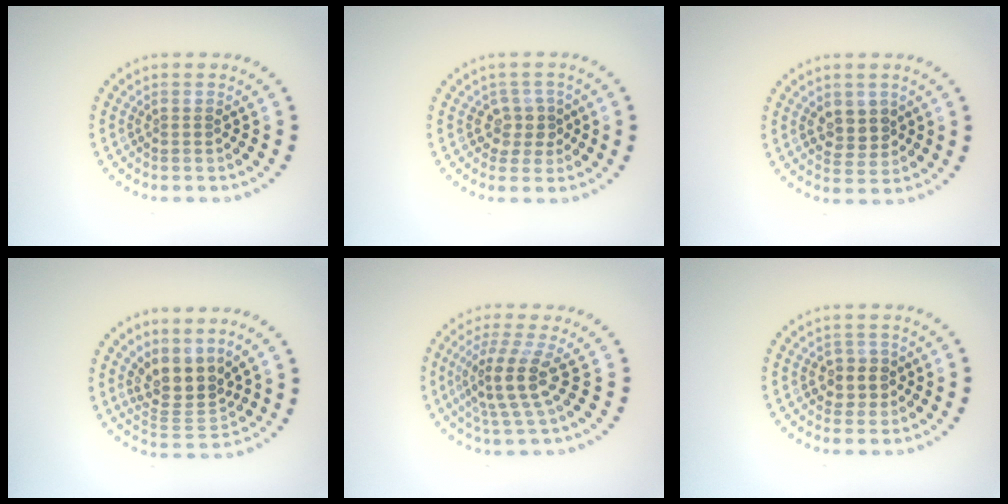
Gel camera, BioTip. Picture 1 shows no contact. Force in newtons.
{"total": 2.2, "press": 1.9, "slide": 1.1}
{"total": 2.7, "press": 2.6, "slide": 0.7}
{"total": 3.9, "press": 3.0, "slide": 2.5}
{"total": 4.1, "press": 3.1, "slide": 2.7}
{"total": 2.2, "press": 2.0, "slide": 1.0}